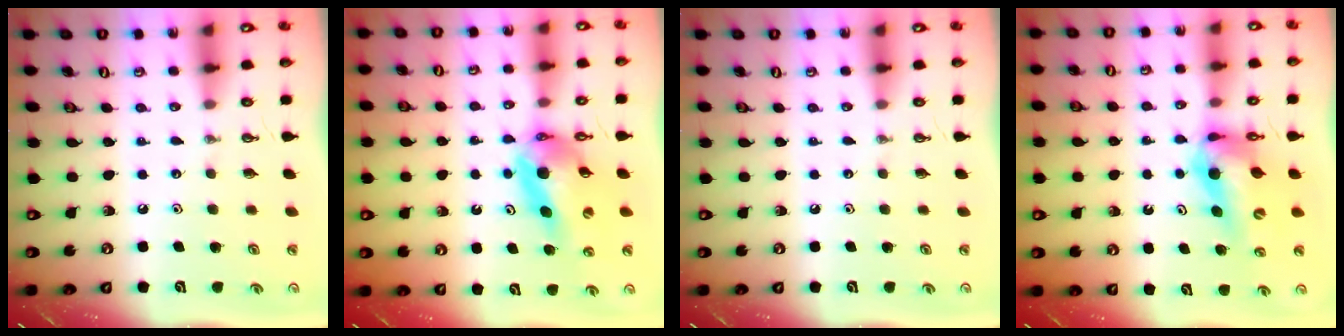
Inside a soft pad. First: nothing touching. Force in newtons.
{"total": 11.7, "press": 11.6, "slide": 1.4}
{"total": 0.0}
{"total": 11.1, "press": 11.0, "slide": 1.0}